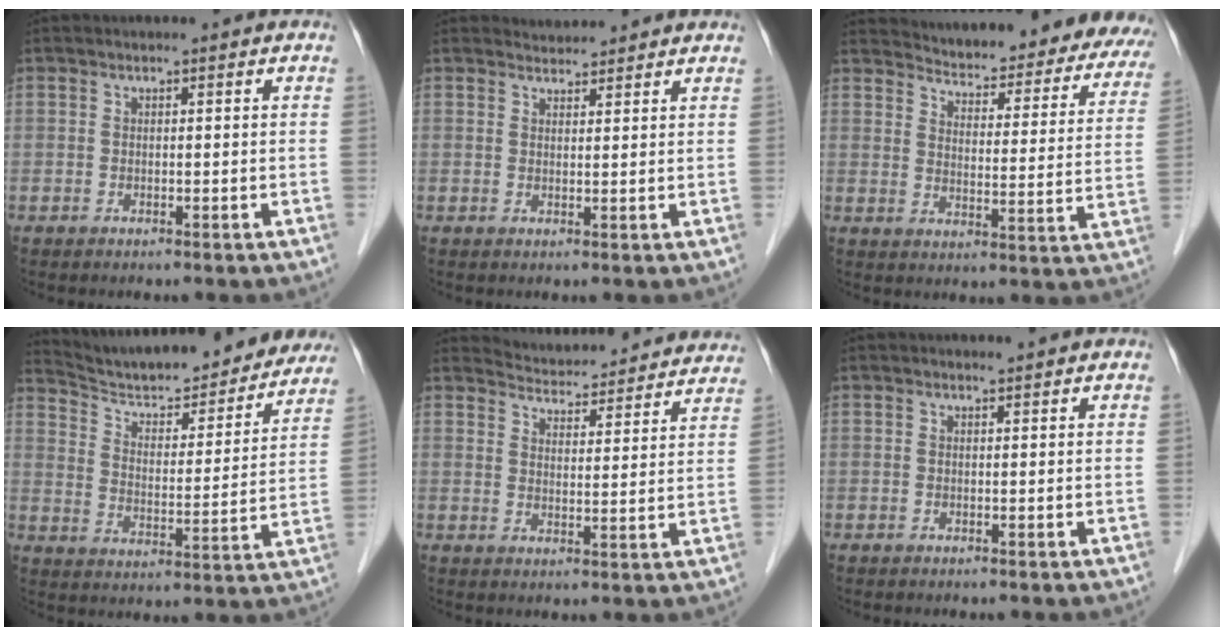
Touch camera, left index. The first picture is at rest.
{"total": 2.9, "force": [2.8, 0.6, -0.1], "torque": [-0.007, 0.016, 0.040]}
{"total": 27.0, "force": [25.4, 5.7, 7.1], "torque": [-0.091, -0.083, 0.288]}
{"total": 23.3, "force": [21.6, 4.1, 7.8], "torque": [-0.115, -0.024, 0.297]}
{"total": 18.5, "force": [18.0, 3.0, 3.2], "torque": [-0.036, -0.022, 0.216]}
{"total": 0.9, "force": [0.8, -0.1, 0.3], "torque": [-0.009, 0.001, 0.015]}